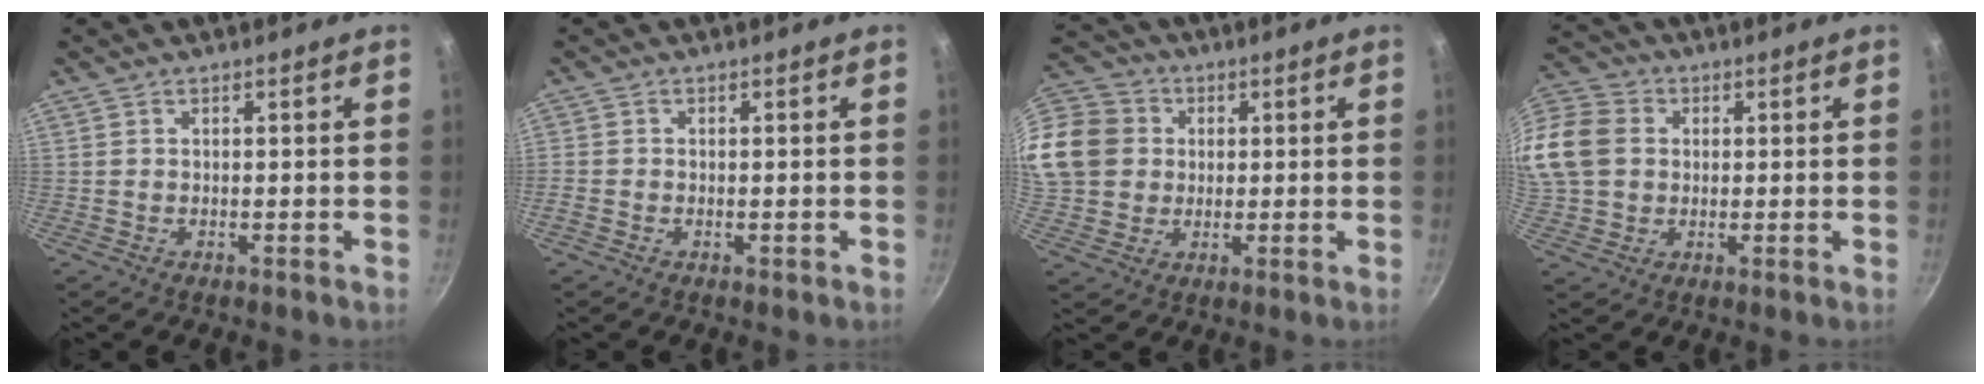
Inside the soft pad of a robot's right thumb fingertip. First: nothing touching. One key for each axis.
{"total": 1.4, "fx": -0.6, "fy": 1.0, "fz": 0.7, "tx": -0.016, "ty": 0.001, "tz": -0.013}
{"total": 18.6, "fx": 3.2, "fy": 16.2, "fz": 8.4, "tx": -0.184, "ty": 0.032, "tz": 0.057}
{"total": 22.7, "fx": 3.3, "fy": 19.0, "fz": 11.9, "tx": -0.303, "ty": 0.051, "tz": 0.057}